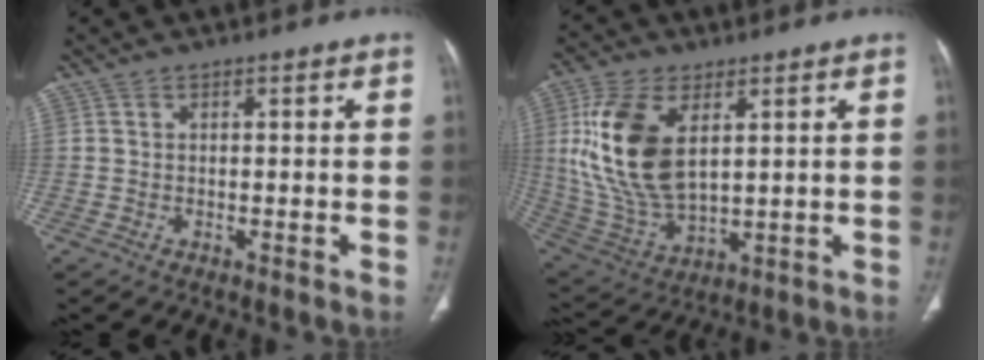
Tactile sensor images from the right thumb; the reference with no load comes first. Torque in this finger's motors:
{"motor_torque": [1.97, 2.07, 1.15, -1.62, 0.41]}